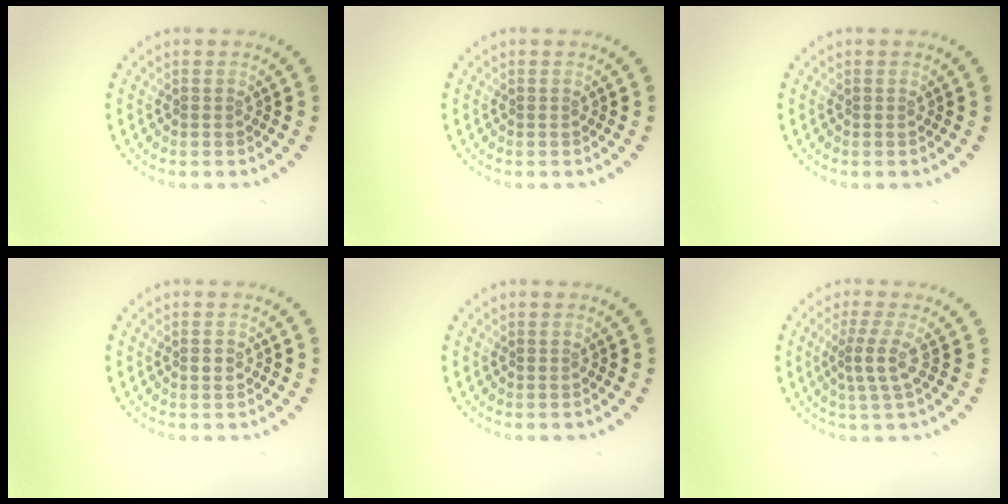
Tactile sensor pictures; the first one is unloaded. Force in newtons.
{"total": 0.0}
{"total": 0.0}
{"total": 1.1, "press": 1.1, "slide": 0.1}
{"total": 0.0}
{"total": 2.6, "press": 1.8, "slide": 1.9}